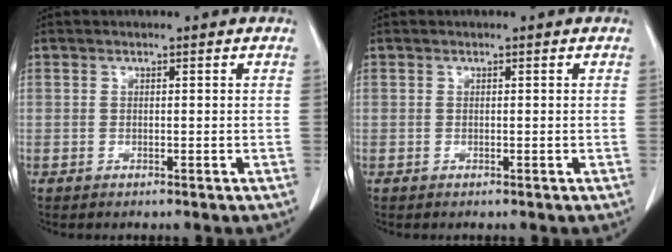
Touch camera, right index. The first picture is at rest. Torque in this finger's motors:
{"motor_torque": [0.00, 0.00, 0.00, 0.00]}